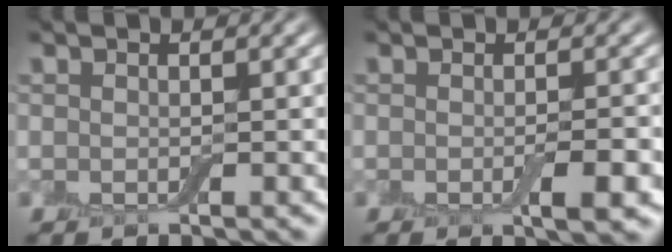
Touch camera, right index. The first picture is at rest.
{"total": 2.6, "force": [-0.7, 0.5, 2.4], "torque": [-0.036, -0.004, -0.010]}